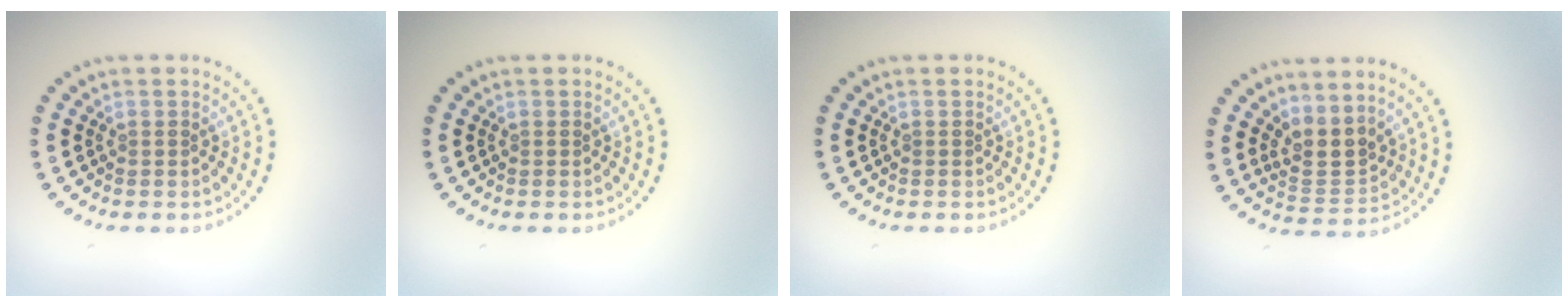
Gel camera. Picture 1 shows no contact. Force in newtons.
{"total": 0.0}
{"total": 0.0}
{"total": 3.0, "press": 2.5, "slide": 1.7}